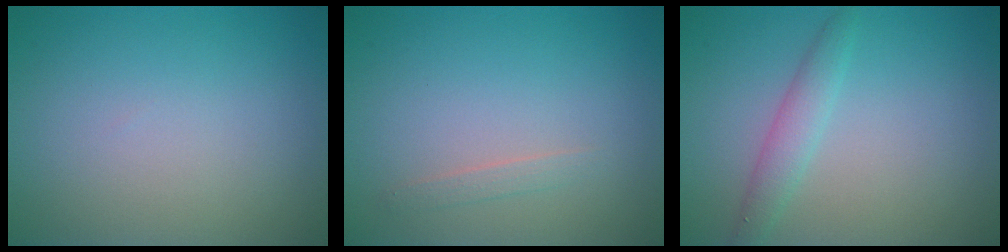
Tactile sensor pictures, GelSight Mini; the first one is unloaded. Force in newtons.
{"total": 0.8, "press": 0.8, "slide": 0.0}
{"total": 2.0, "press": 2.0, "slide": 0.0}